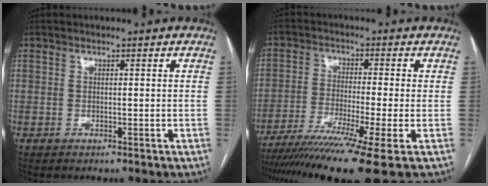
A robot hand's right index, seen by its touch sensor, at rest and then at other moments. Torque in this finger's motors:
{"motor_torque": [1.64, -0.50, 0.86, 0.21]}